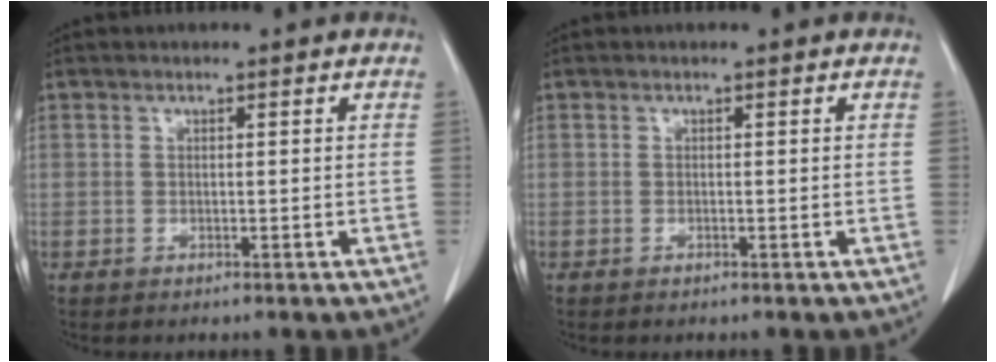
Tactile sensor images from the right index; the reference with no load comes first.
{"total": 0.0}